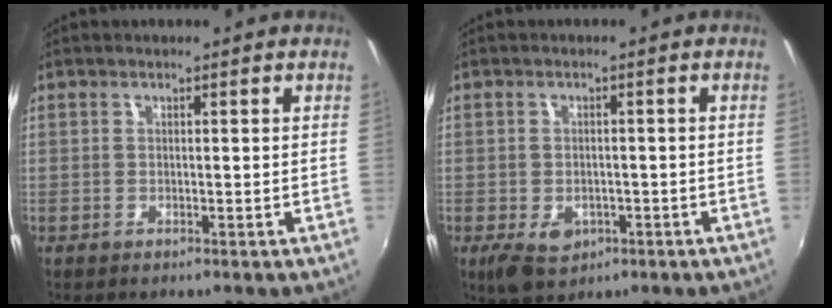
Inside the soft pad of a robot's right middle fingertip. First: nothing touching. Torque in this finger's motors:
{"motor_torque": [0.55, -0.50, 0.25, 0.08]}